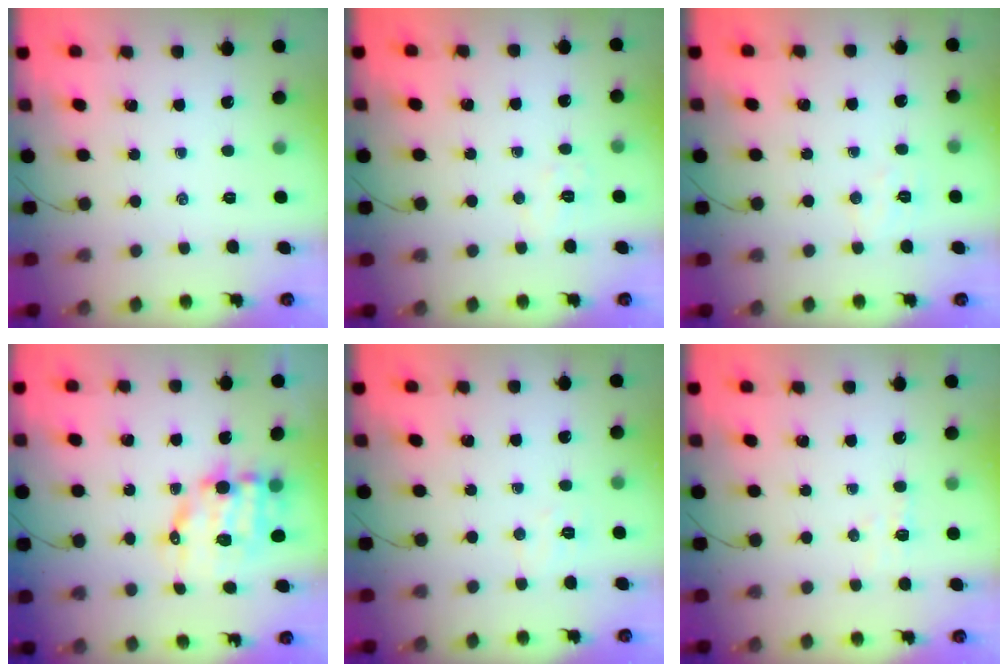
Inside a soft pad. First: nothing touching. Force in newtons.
{"total": 5.3, "press": 5.1, "slide": 1.0}
{"total": 5.6, "press": 5.5, "slide": 1.0}
{"total": 10.7, "press": 10.4, "slide": 2.5}
{"total": 4.1, "press": 4.0, "slide": 0.9}
{"total": 3.7, "press": 3.5, "slide": 1.1}